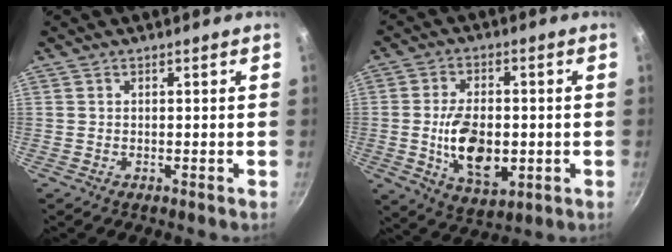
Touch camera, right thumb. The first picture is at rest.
{"total": 12.3, "force": [-1.5, 6.9, 10.0], "torque": [-0.154, -0.003, -0.018]}